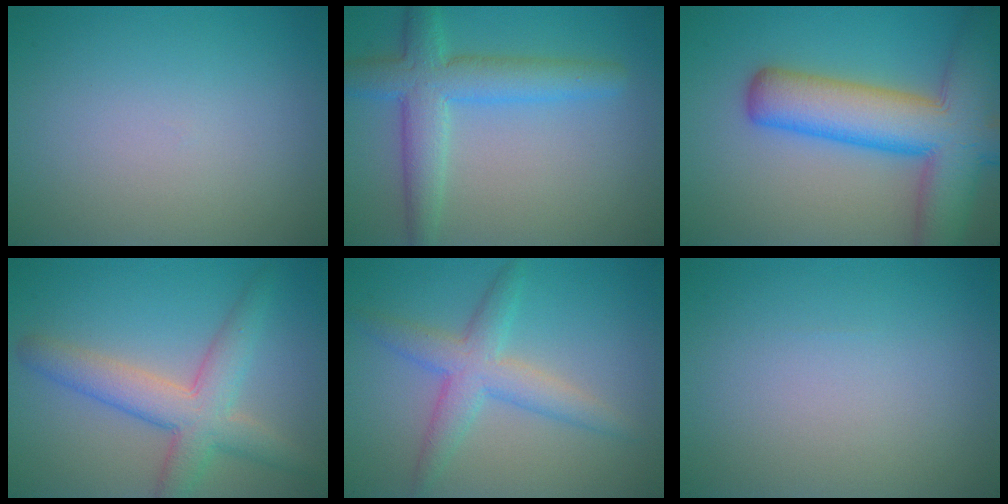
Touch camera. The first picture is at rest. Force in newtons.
{"total": 5.4, "press": 5.4, "slide": 0.3}
{"total": 11.1, "press": 11.1, "slide": 0.7}
{"total": 5.4, "press": 5.4, "slide": 0.3}
{"total": 4.2, "press": 4.2, "slide": 0.1}
{"total": 0.0}